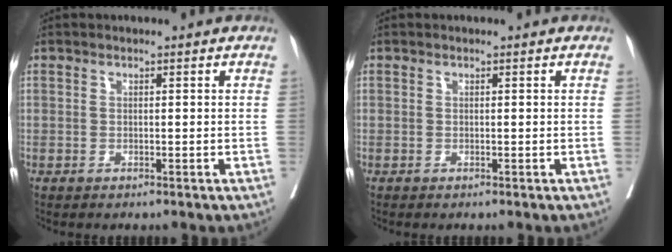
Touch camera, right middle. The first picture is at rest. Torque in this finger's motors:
{"motor_torque": [-1.42, -0.51, 0.02, 0.01]}